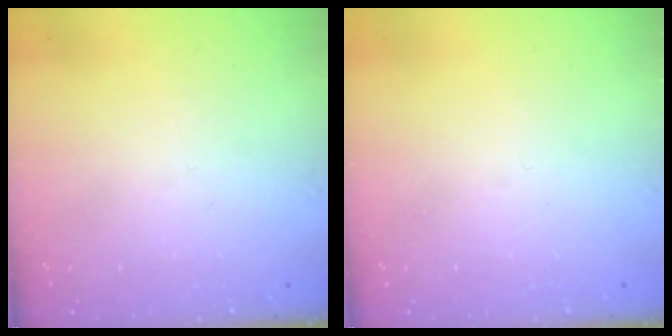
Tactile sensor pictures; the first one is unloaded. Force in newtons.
{"total": 0.0}